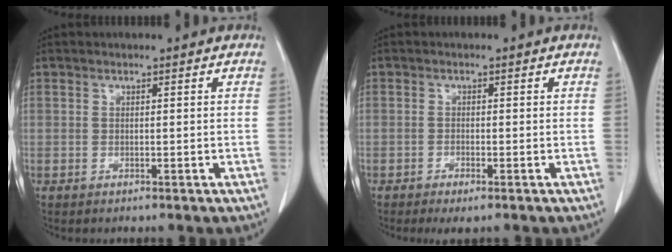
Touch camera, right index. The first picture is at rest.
{"total": 2.4, "force": [-1.6, 0.6, 1.7], "torque": [-0.026, -0.004, -0.024]}